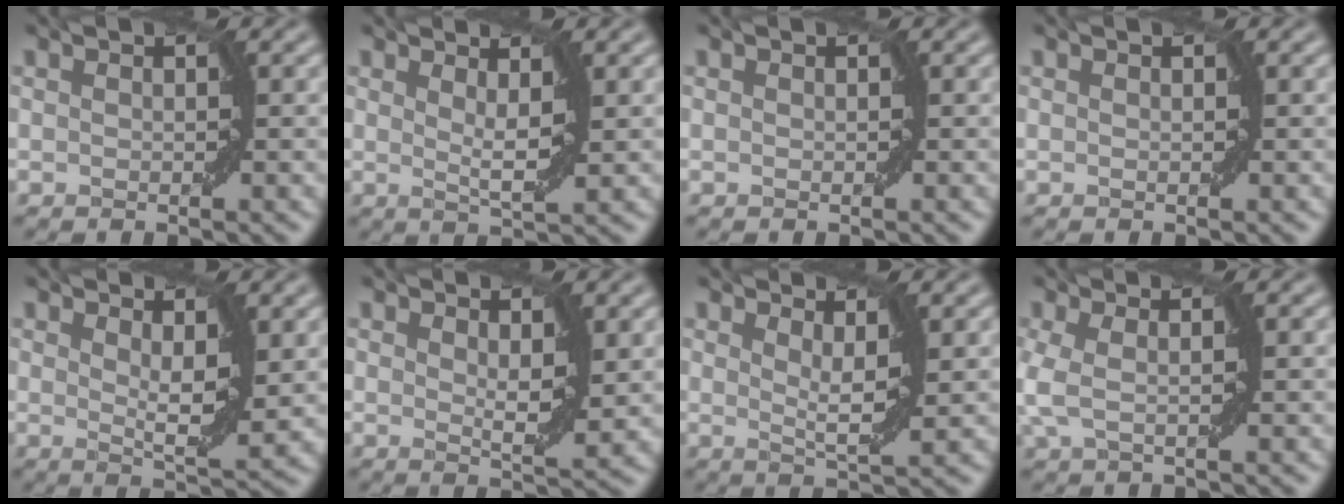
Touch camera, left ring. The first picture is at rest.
{"total": 2.3, "force": [1.2, 0.4, 2.0], "torque": [-0.031, -0.009, 0.020]}
{"total": 0.0}
{"total": 0.0}
{"total": 3.5, "force": [1.5, 0.9, 3.1], "torque": [-0.048, -0.010, 0.027]}
{"total": 2.6, "force": [1.3, 0.7, 2.2], "torque": [-0.036, -0.009, 0.023]}
{"total": 2.7, "force": [1.4, 0.4, 2.2], "torque": [-0.037, -0.008, 0.024]}
{"total": 2.3, "force": [0.2, 0.5, 2.2], "torque": [-0.053, 0.006, 0.000]}